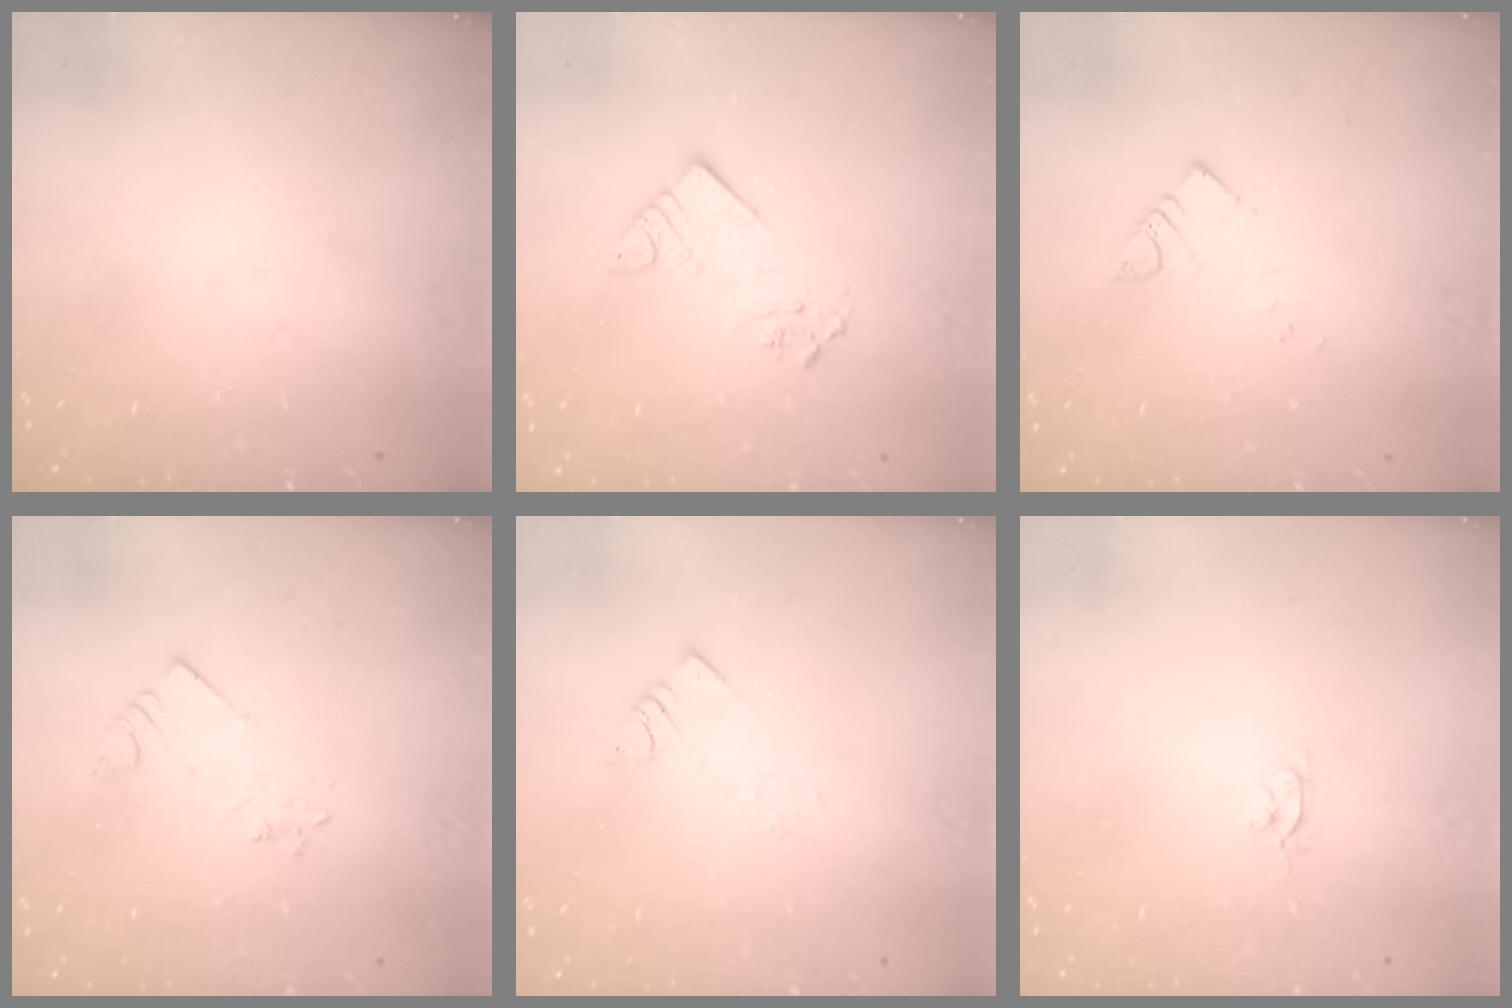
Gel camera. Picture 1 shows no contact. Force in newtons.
{"total": 7.6, "press": 7.5, "slide": 0.8}
{"total": 4.4, "press": 4.4, "slide": 0.1}
{"total": 2.7, "press": 2.7, "slide": 0.3}
{"total": 2.8, "press": 2.8, "slide": 0.3}
{"total": 2.6, "press": 2.6, "slide": 0.3}